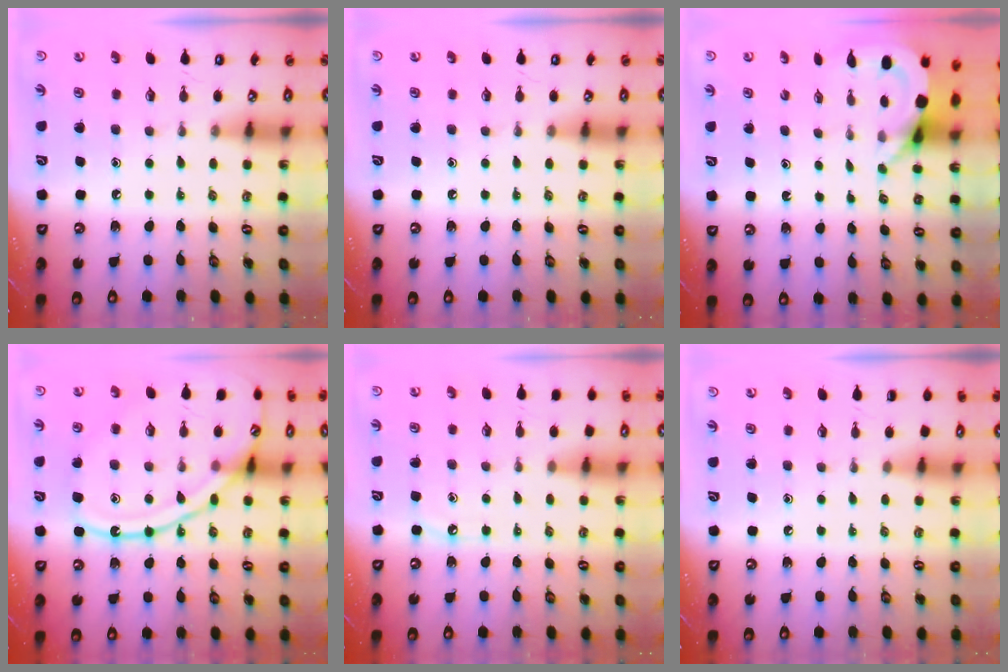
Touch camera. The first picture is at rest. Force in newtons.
{"total": 0.0}
{"total": 3.9, "press": 3.8, "slide": 0.2}
{"total": 14.7, "press": 14.7, "slide": 0.7}
{"total": 3.9, "press": 3.9, "slide": 0.6}
{"total": 0.0}